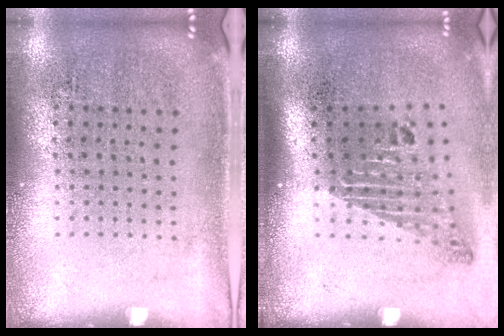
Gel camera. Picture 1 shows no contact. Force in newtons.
{"total": 1.8, "press": 1.2, "slide": 1.4}